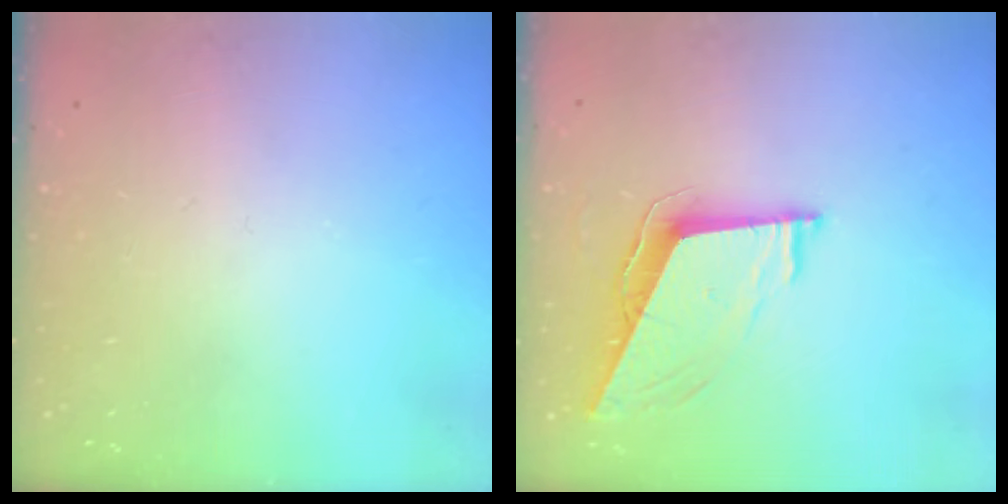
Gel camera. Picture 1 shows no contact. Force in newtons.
{"total": 8.5, "press": 8.2, "slide": 2.2}